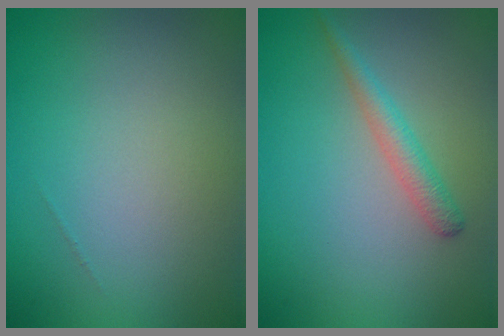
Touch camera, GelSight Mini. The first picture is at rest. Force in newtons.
{"total": 1.9, "press": 1.9, "slide": 0.0}